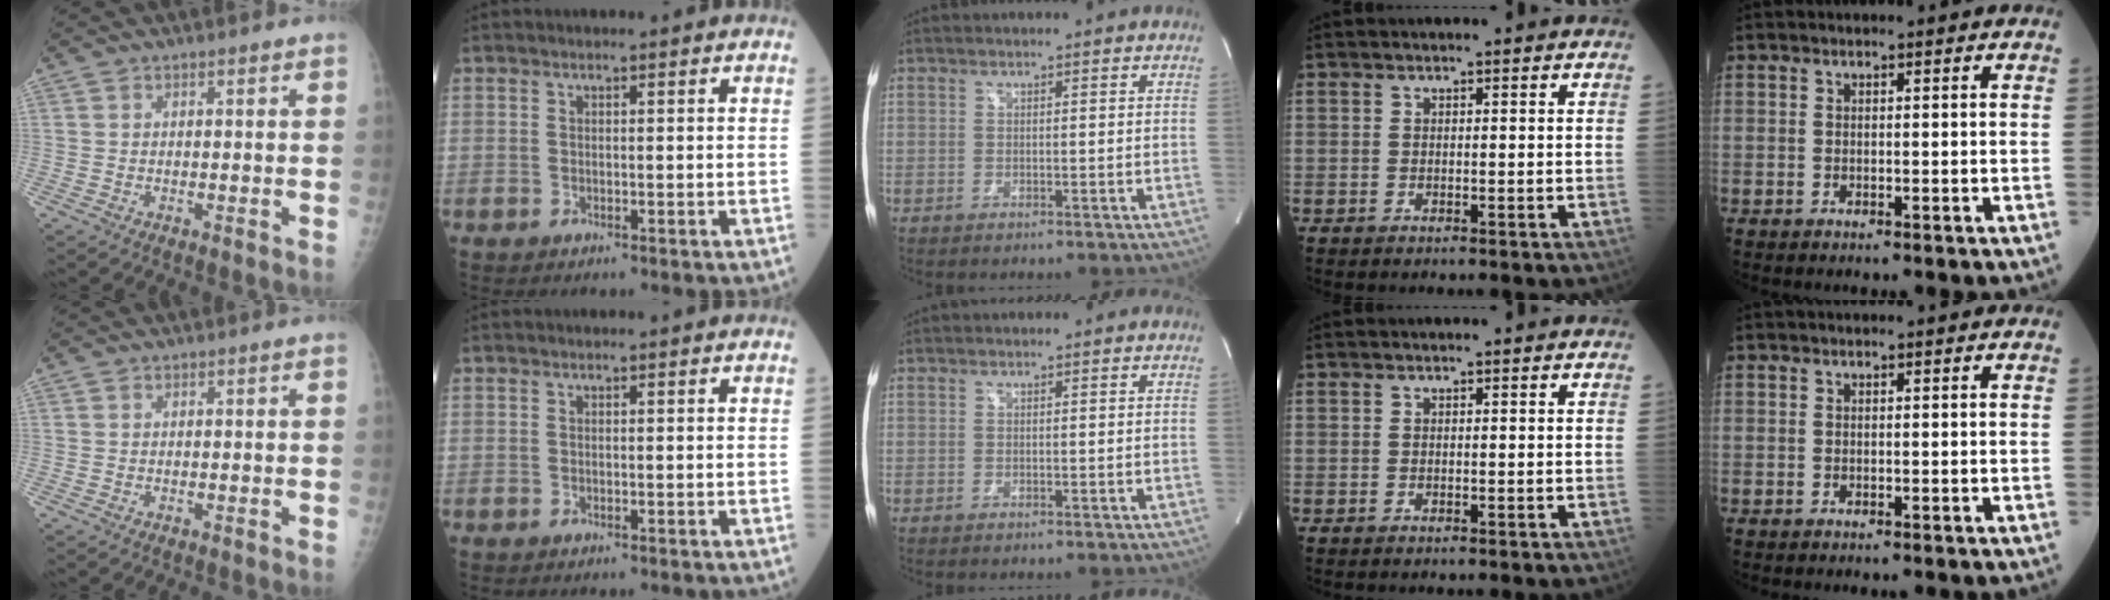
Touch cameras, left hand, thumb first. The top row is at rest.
{}